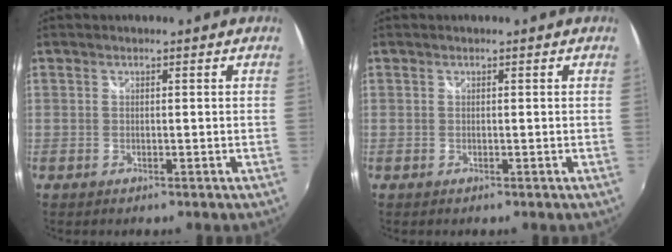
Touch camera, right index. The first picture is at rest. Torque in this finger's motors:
{"motor_torque": [0.01, 0.01, 0.00, 0.00]}